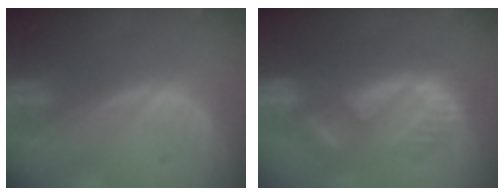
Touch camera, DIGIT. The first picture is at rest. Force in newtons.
{"total": 8.7, "press": 8.5, "slide": 1.6}